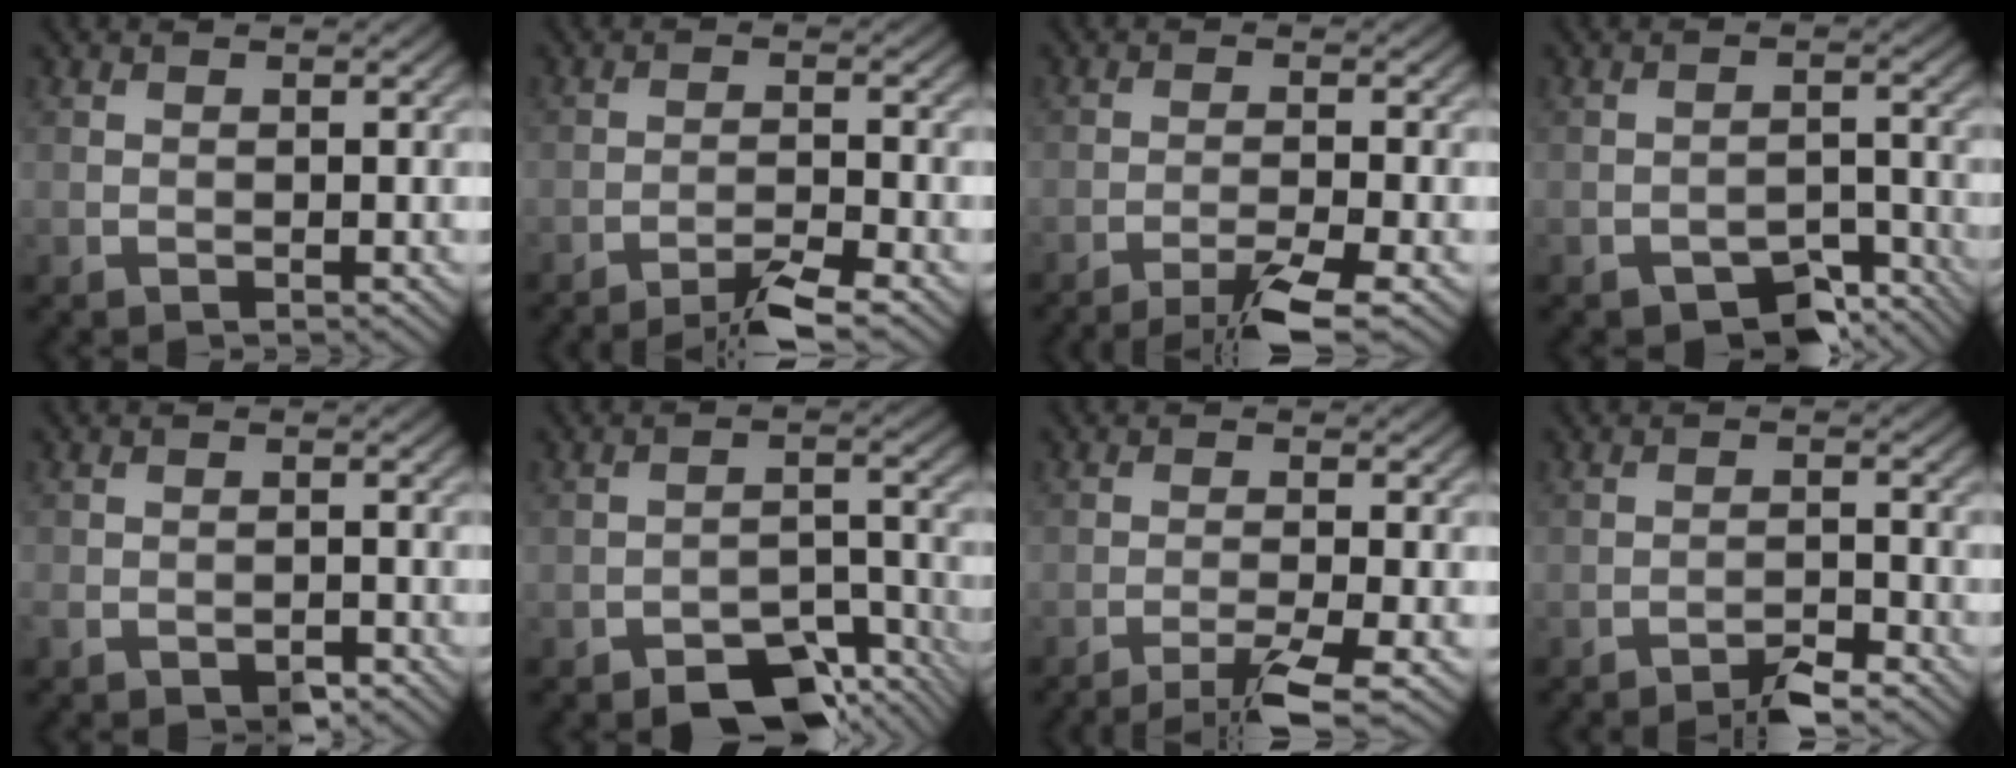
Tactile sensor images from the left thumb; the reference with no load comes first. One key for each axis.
{"total": 4.5, "fx": -3.5, "fy": 0.3, "fz": 2.8, "tx": -0.047, "ty": 0.008, "tz": -0.068}
{"total": 5.4, "fx": -3.8, "fy": 0.5, "fz": 3.8, "tx": -0.059, "ty": 0.006, "tz": -0.073}
{"total": 5.0, "fx": -3.9, "fy": 2.2, "fz": 2.4, "tx": -0.032, "ty": 0.004, "tz": -0.057}
{"total": 3.1, "fx": -2.4, "fy": 1.4, "fz": 1.3, "tx": -0.022, "ty": -0.006, "tz": -0.044}
{"total": 7.4, "fx": -5.4, "fy": 3.1, "fz": 3.9, "tx": -0.050, "ty": 0.003, "tz": -0.091}
{"total": 4.8, "fx": -3.2, "fy": 0.5, "fz": 3.5, "tx": -0.052, "ty": 0.004, "tz": -0.066}
{"total": 3.5, "fx": -2.9, "fy": 0.4, "fz": 1.9, "tx": -0.030, "ty": 0.007, "tz": -0.052}